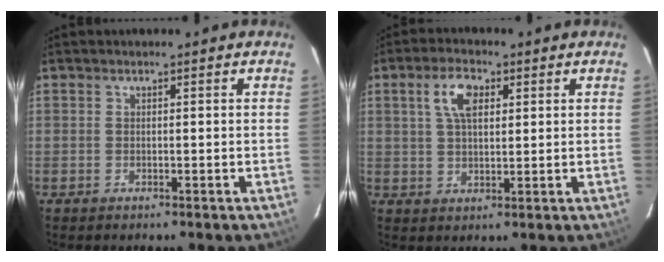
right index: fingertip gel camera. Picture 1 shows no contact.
{"total": 6.2, "force": [2.3, 3.0, 4.8], "torque": [-0.091, 0.014, 0.042]}